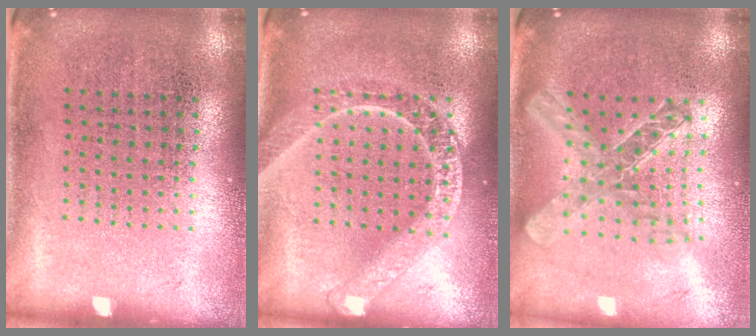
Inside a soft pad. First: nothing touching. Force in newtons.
{"total": 1.7, "press": 1.7, "slide": 0.2}
{"total": 2.0, "press": 1.7, "slide": 1.0}